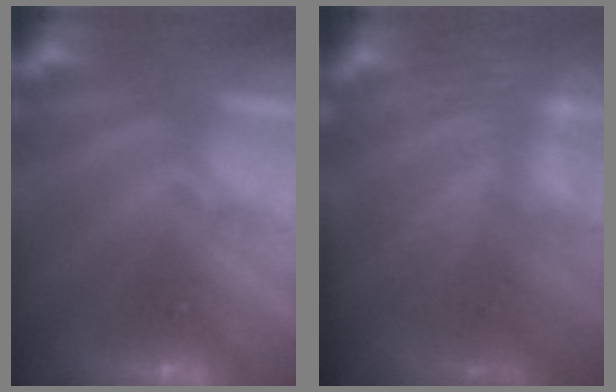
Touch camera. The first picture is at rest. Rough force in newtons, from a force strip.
{"total": 4.2}